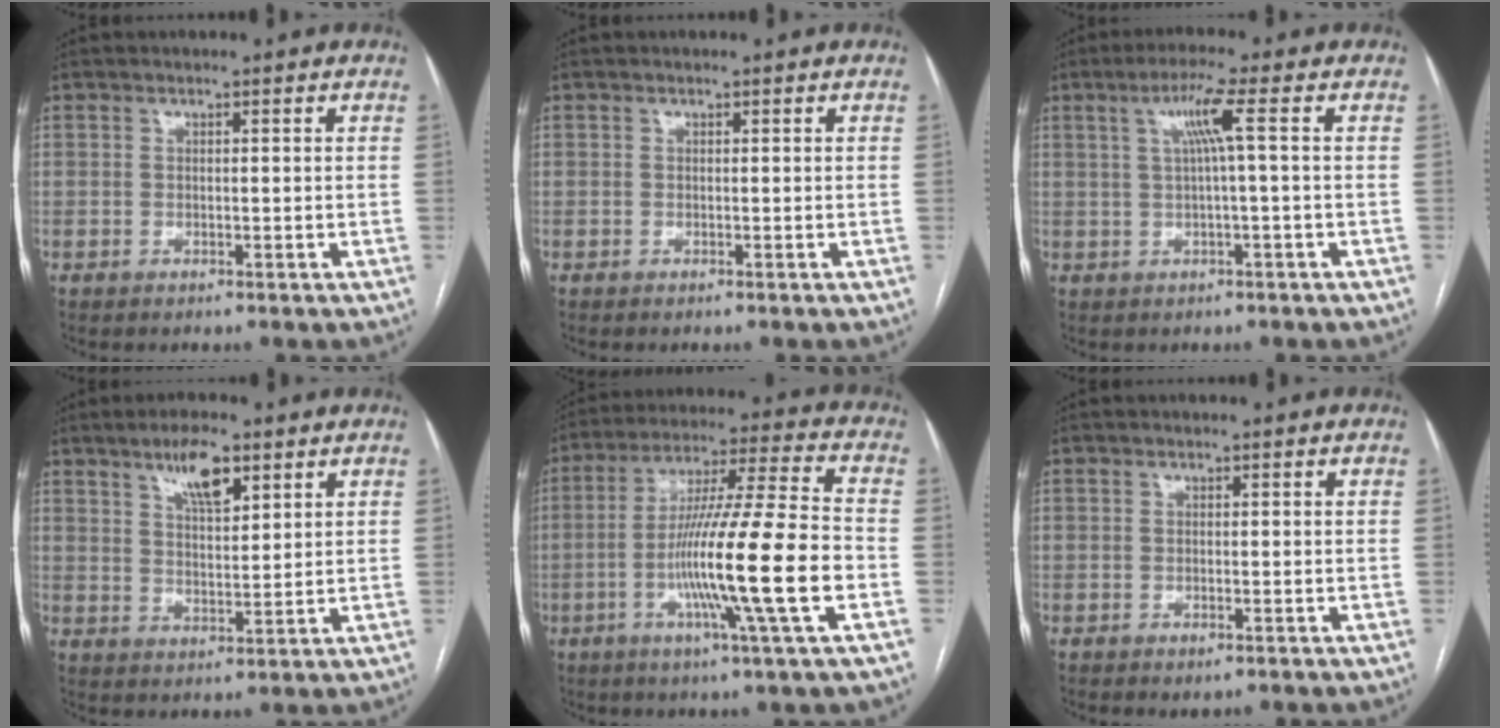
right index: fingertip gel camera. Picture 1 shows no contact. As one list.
[{"total": 0.0}, {"total": 4.8, "force": [1.1, -0.9, 4.6], "torque": [-0.087, 0.011, 0.023]}, {"total": 6.6, "force": [4.1, 1.9, 4.9], "torque": [-0.087, 0.001, 0.072]}, {"total": 17.9, "force": [-4.6, -1.0, 17.2], "torque": [-0.306, -0.009, -0.088]}, {"total": 0.9, "force": [-0.6, 0.4, 0.7], "torque": [-0.005, -0.001, -0.004]}]